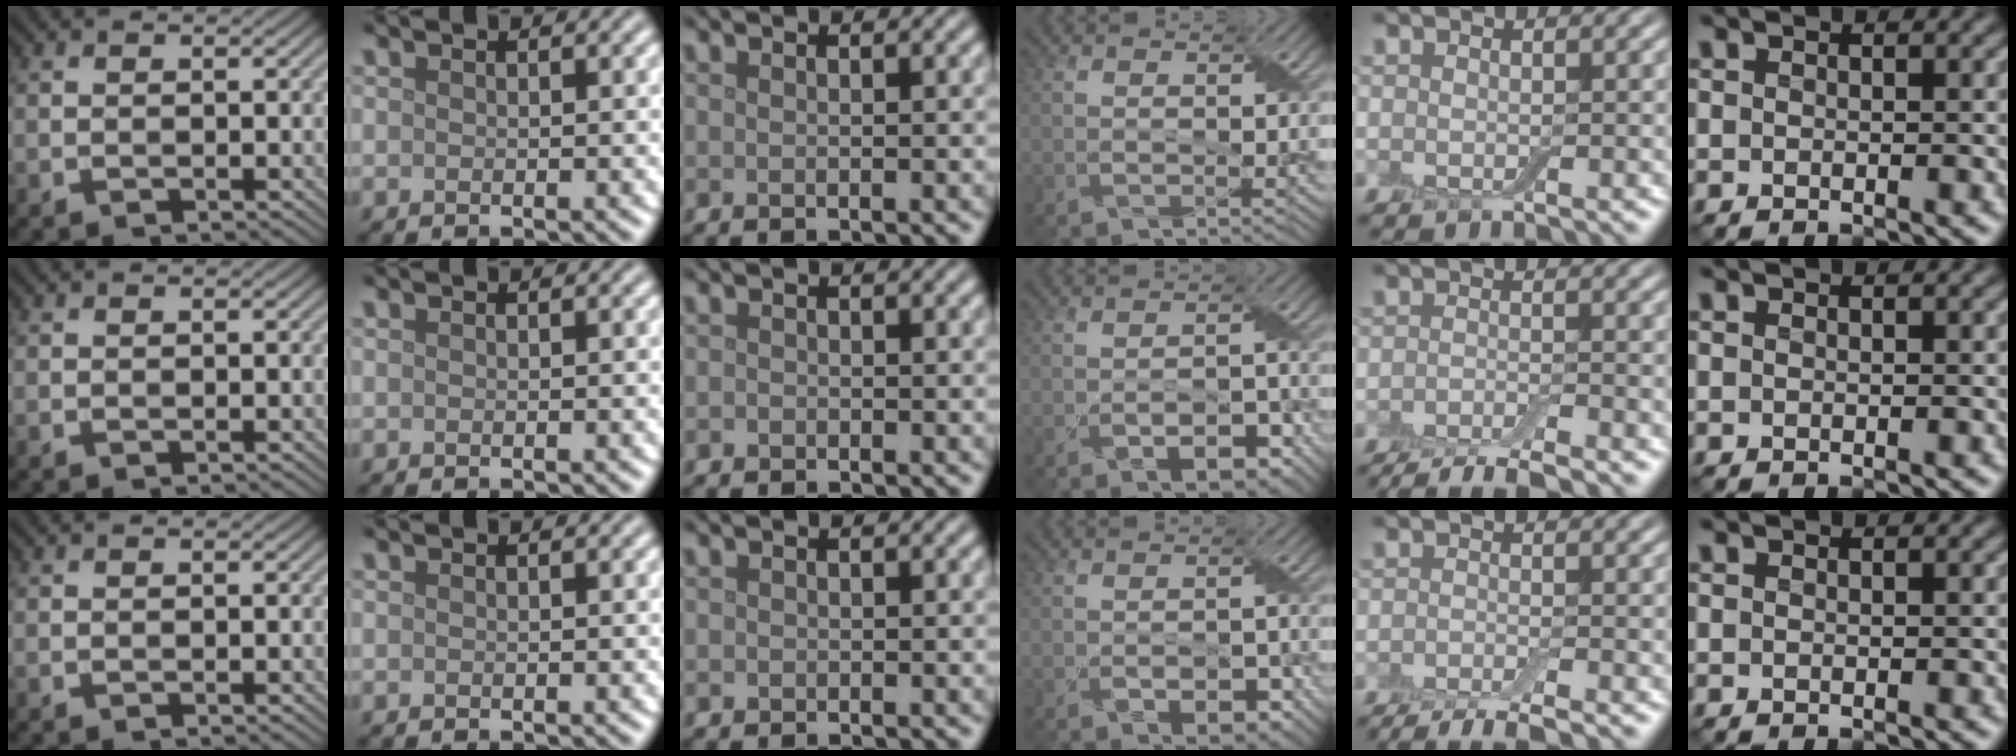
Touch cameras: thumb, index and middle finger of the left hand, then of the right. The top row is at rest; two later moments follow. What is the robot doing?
{"motion": "fold", "object": "cloth"}